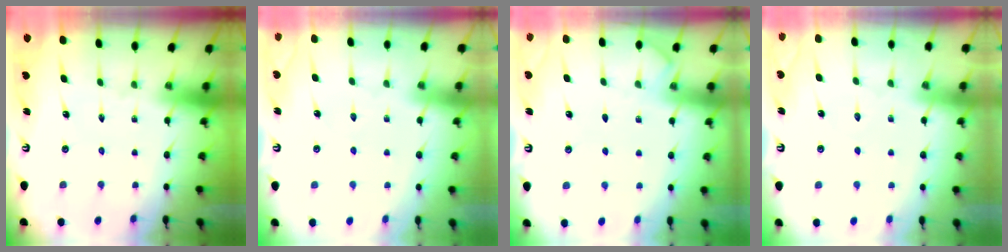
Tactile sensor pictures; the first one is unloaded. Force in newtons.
{"total": 2.1, "press": 2.1, "slide": 0.3}
{"total": 3.3, "press": 3.3, "slide": 0.4}
{"total": 4.6, "press": 4.5, "slide": 0.6}